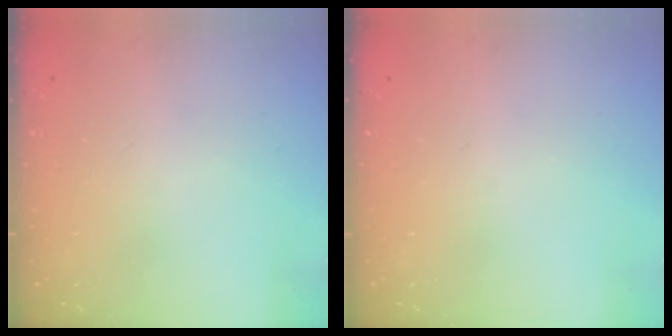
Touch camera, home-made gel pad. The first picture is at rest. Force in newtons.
{"total": 0.0}